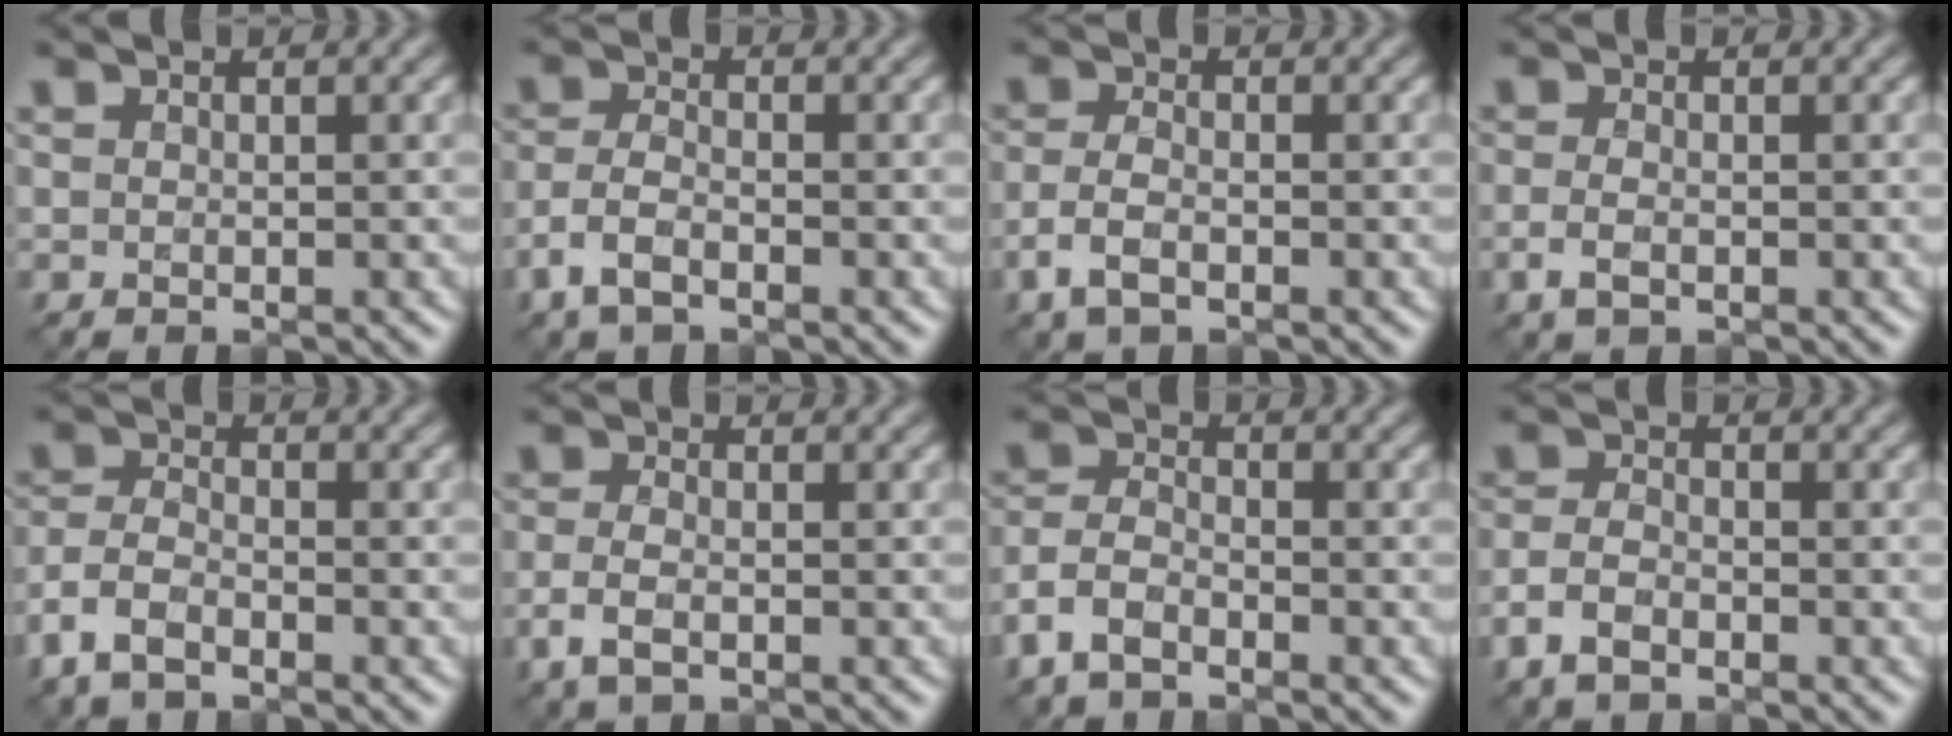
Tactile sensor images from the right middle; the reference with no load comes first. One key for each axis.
{"total": 3.0, "fx": -1.8, "fy": 1.3, "fz": 2.1, "tx": -0.048, "ty": 0.001, "tz": -0.043}
{"total": 3.0, "fx": -1.5, "fy": 1.4, "fz": 2.2, "tx": -0.053, "ty": -0.002, "tz": -0.037}
{"total": 1.9, "fx": -0.7, "fy": 0.9, "fz": 1.5, "tx": -0.036, "ty": -0.006, "tz": -0.018}
{"total": 3.8, "fx": -2.5, "fy": 1.8, "fz": 2.2, "tx": -0.050, "ty": -0.002, "tz": -0.062}
{"total": 2.6, "fx": -1.1, "fy": 1.2, "fz": 2.1, "tx": -0.053, "ty": -0.006, "tz": -0.029}
{"total": 3.6, "fx": -2.3, "fy": 1.7, "fz": 2.1, "tx": -0.044, "ty": 0.001, "tz": -0.060}
{"total": 2.9, "fx": -1.7, "fy": 1.6, "fz": 1.8, "tx": -0.040, "ty": -0.002, "tz": -0.042}